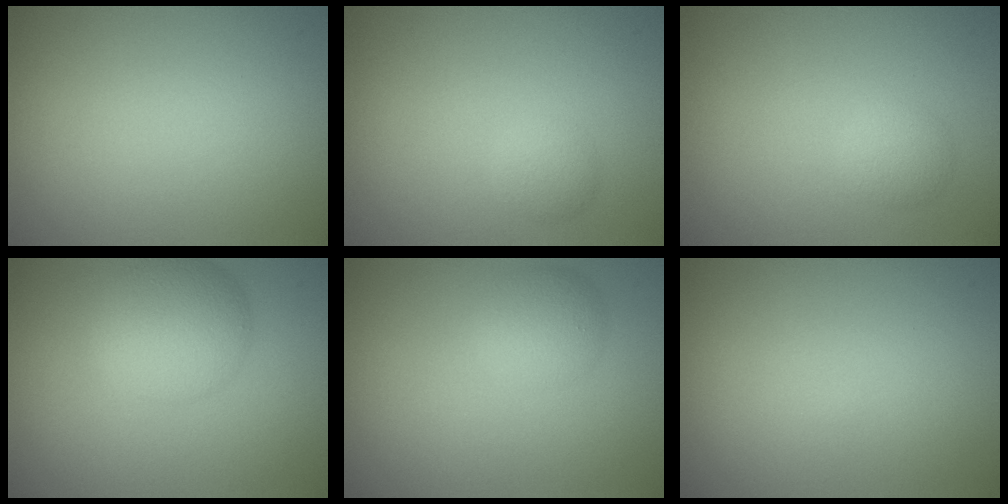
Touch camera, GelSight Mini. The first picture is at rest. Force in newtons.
{"total": 1.3, "press": 1.3, "slide": 0.2}
{"total": 1.6, "press": 1.6, "slide": 0.1}
{"total": 5.1, "press": 5.1, "slide": 0.1}
{"total": 2.5, "press": 2.5, "slide": 0.2}
{"total": 0.0}